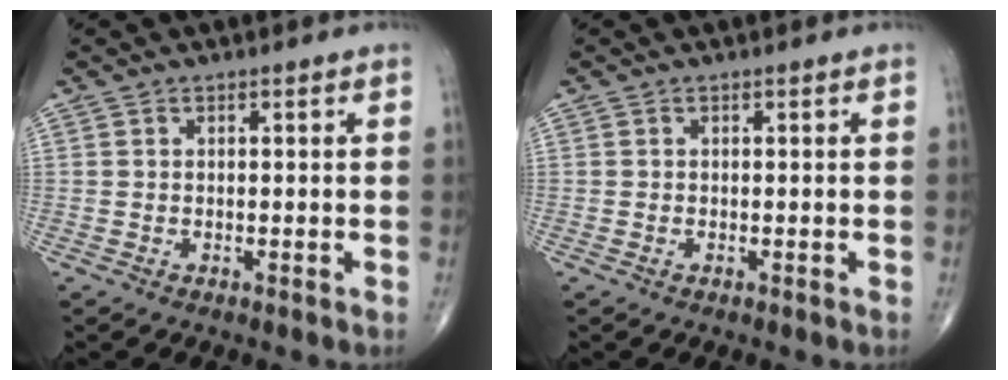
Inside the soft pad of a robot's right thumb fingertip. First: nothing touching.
{"total": 0.0}